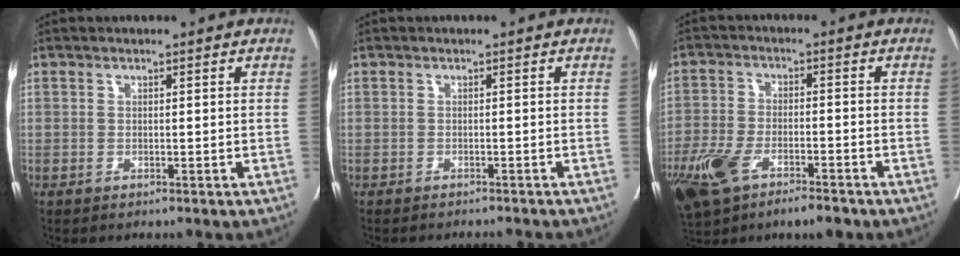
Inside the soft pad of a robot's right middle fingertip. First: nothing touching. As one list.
[{"total": 4.1, "force": [-4.0, 0.1, 0.9], "torque": [-0.007, -0.010, -0.046]}, {"total": 11.5, "force": [-7.1, 4.4, 7.9], "torque": [-0.161, -0.006, -0.123]}]